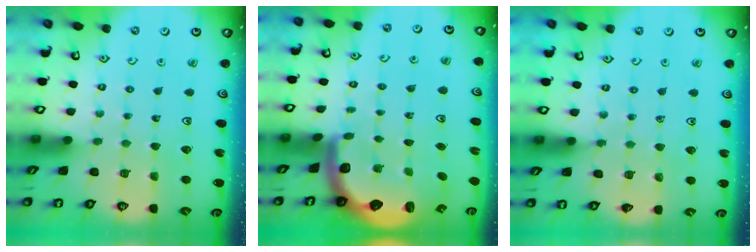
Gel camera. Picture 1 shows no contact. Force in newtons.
{"total": 2.8, "press": 2.5, "slide": 1.4}
{"total": 5.1, "press": 4.9, "slide": 1.4}